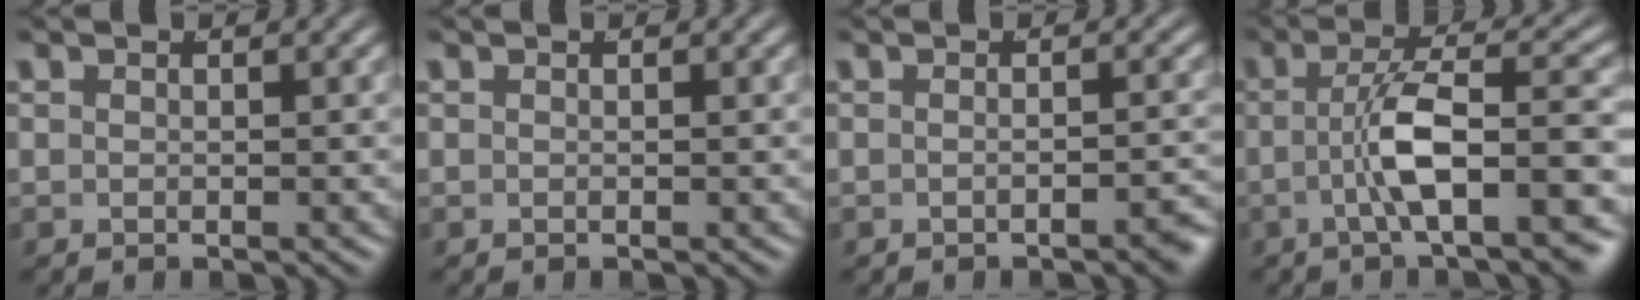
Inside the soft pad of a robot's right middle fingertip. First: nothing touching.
{"total": 0.0}
{"total": 1.8, "force": [-1.5, 0.1, 1.0], "torque": [-0.012, 0.004, -0.026]}
{"total": 5.6, "force": [-1.8, 0.9, 5.3], "torque": [-0.089, -0.001, -0.022]}